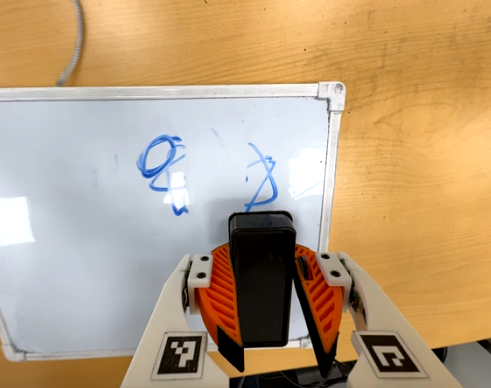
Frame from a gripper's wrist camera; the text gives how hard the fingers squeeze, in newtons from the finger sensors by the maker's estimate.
{"total": 9.8, "left": 9.5, "right": 10.0}